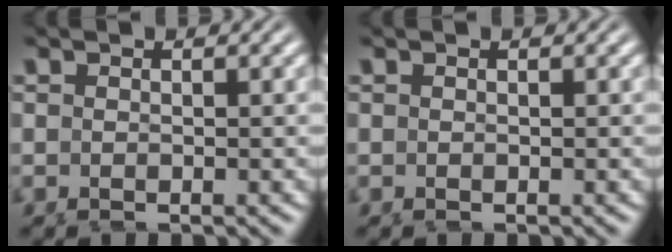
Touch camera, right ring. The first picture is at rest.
{"total": 0.0}